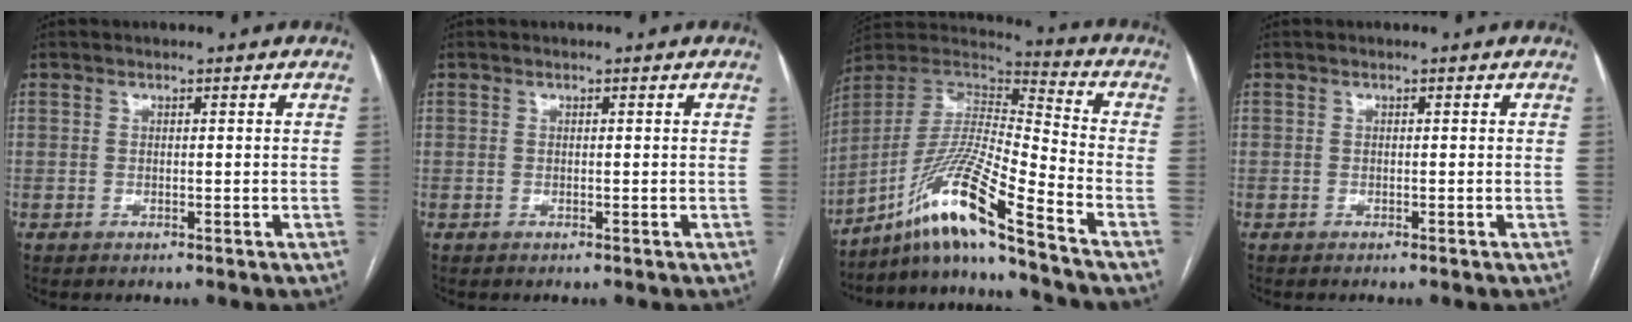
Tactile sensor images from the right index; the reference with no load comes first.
{"total": 0.0}
{"total": 16.0, "force": [-11.4, -1.3, 11.2], "torque": [-0.224, 0.002, -0.210]}
{"total": 0.0}